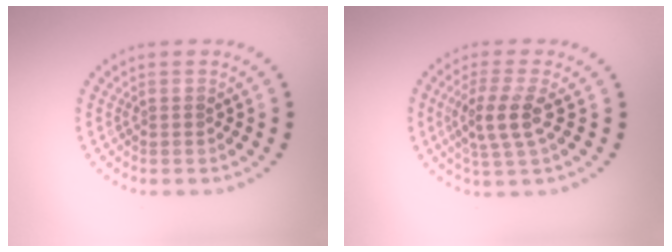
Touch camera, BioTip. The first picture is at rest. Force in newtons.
{"total": 3.4, "press": 3.0, "slide": 1.5}